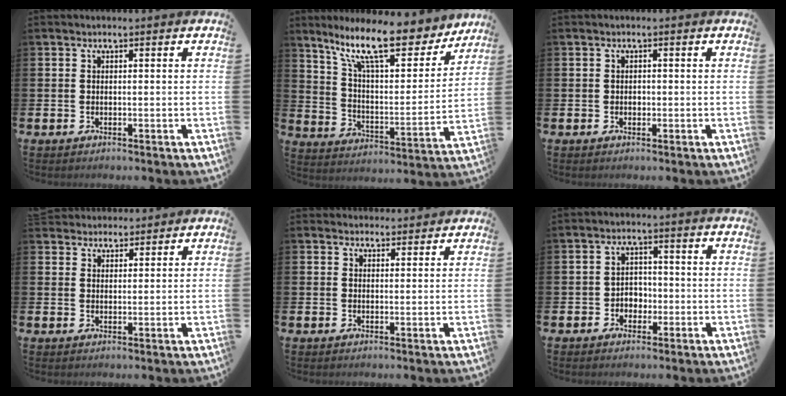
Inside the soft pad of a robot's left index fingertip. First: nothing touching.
{"total": 14.0, "force": [11.1, 3.7, 7.8], "torque": [-0.159, -0.066, 0.189]}
{"total": 0.6, "force": [-0.1, 0.6, 0.2], "torque": [-0.004, 0.003, -0.003]}
{"total": 3.2, "force": [3.1, 0.9, -0.3], "torque": [-0.002, -0.011, 0.057]}
{"total": 2.4, "force": [2.3, 0.6, -0.3], "torque": [0.009, -0.012, 0.040]}
{"total": 2.7, "force": [-1.1, 2.2, 0.9], "torque": [-0.024, 0.008, -0.027]}